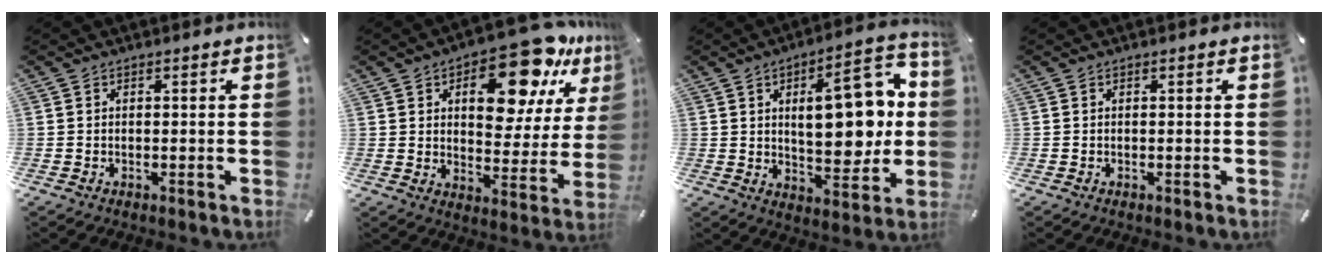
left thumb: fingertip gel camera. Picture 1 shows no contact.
{"total": 17.9, "force": [10.6, 8.6, 11.6], "torque": [-0.148, -0.059, 0.172]}
{"total": 20.2, "force": [3.3, 10.1, 17.2], "torque": [-0.224, -0.006, 0.047]}
{"total": 0.0}